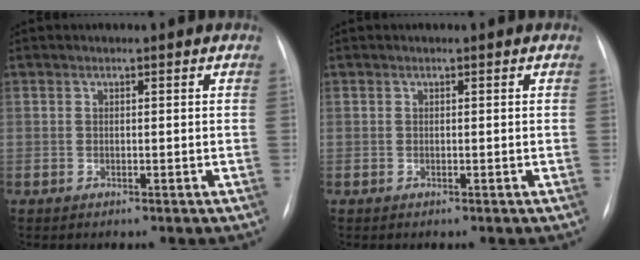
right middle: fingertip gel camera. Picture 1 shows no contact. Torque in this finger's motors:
{"motor_torque": [-0.02, -0.01, 0.00, 0.00]}